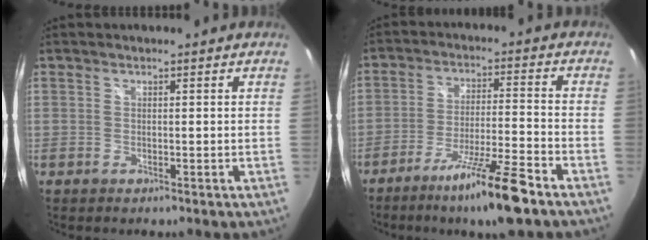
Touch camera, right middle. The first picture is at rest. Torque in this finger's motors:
{"motor_torque": [1.02, -1.12, 0.45, 0.14]}